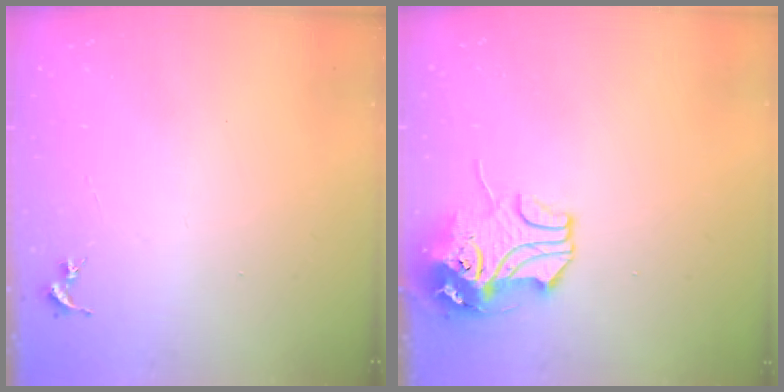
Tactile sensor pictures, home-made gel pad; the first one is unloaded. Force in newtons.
{"total": 11.9, "press": 11.8, "slide": 1.8}